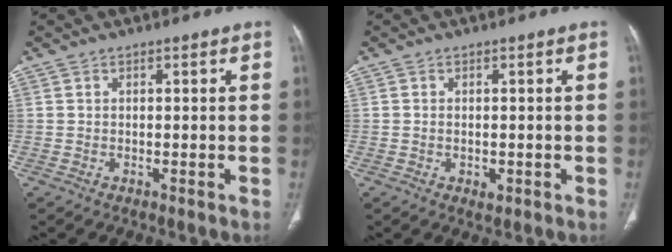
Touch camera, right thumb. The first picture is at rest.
{"total": 1.7, "force": [-0.5, 1.1, 1.2], "torque": [-0.020, -0.001, -0.003]}